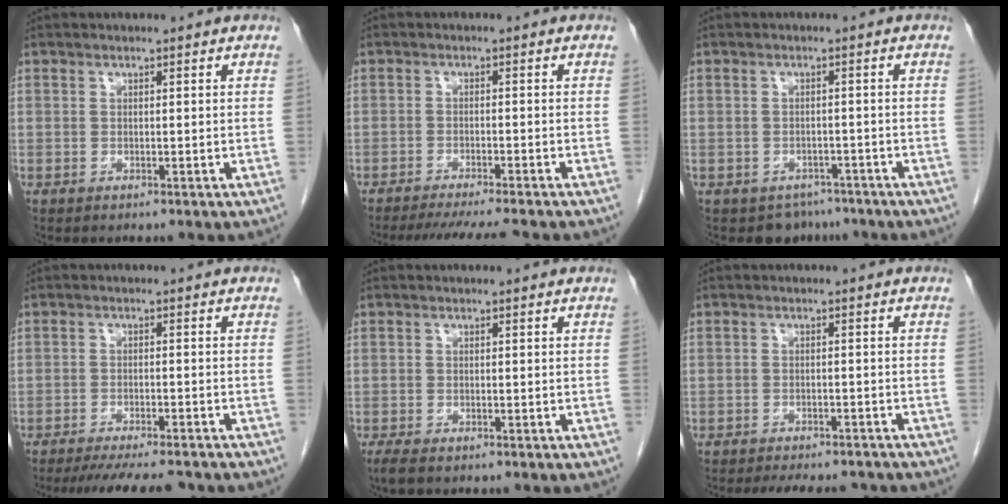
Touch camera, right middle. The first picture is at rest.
{"total": 9.8, "force": [-8.7, -0.2, 4.5], "torque": [-0.049, -0.021, -0.126]}
{"total": 3.8, "force": [-3.1, 2.2, -0.1], "torque": [0.007, 0.007, -0.041]}
{"total": 11.1, "force": [-9.9, 1.2, 4.9], "torque": [-0.064, -0.016, -0.135]}
{"total": 2.5, "force": [-1.9, 0.7, 1.5], "torque": [-0.032, -0.009, -0.030]}
{"total": 9.8, "force": [-8.8, 2.6, 3.4], "torque": [-0.052, 0.000, -0.109]}